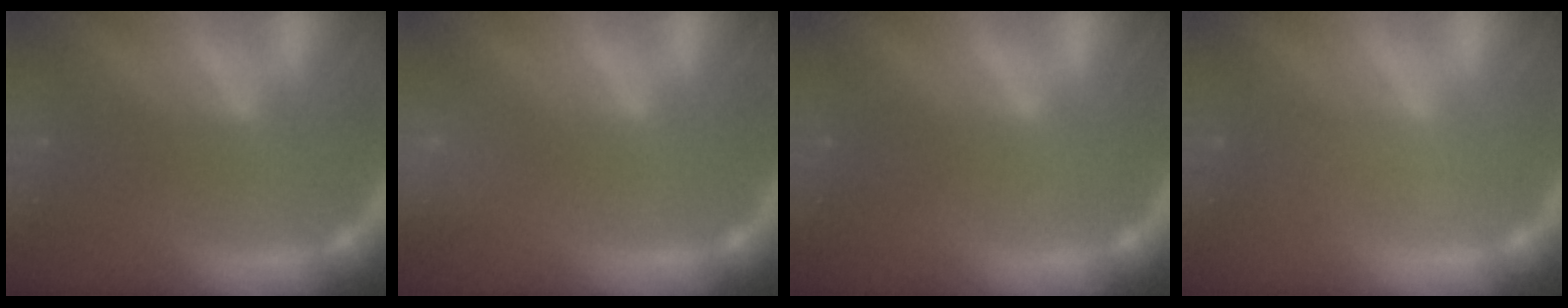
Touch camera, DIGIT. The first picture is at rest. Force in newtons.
{"total": 4.0}
{"total": 0.0}
{"total": 1.5}